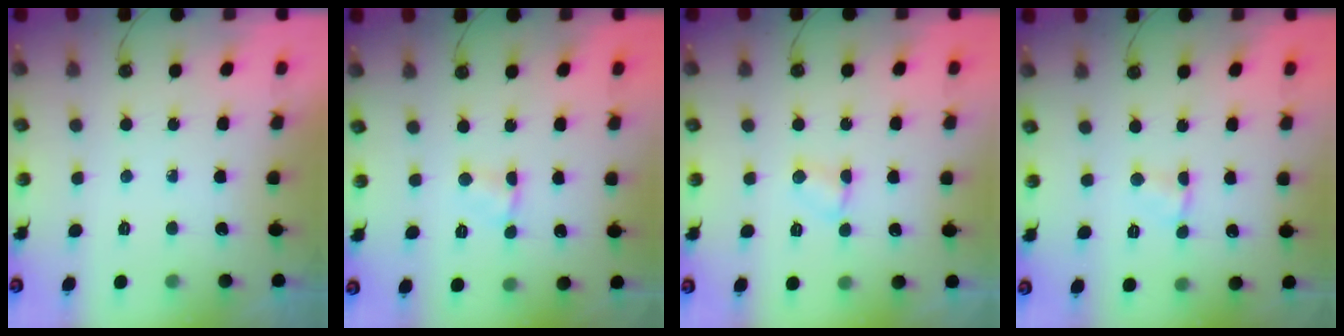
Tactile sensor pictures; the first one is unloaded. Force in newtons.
{"total": 2.3, "press": 2.3, "slide": 0.3}
{"total": 4.9, "press": 4.9, "slide": 0.5}
{"total": 1.5, "press": 1.5, "slide": 0.1}